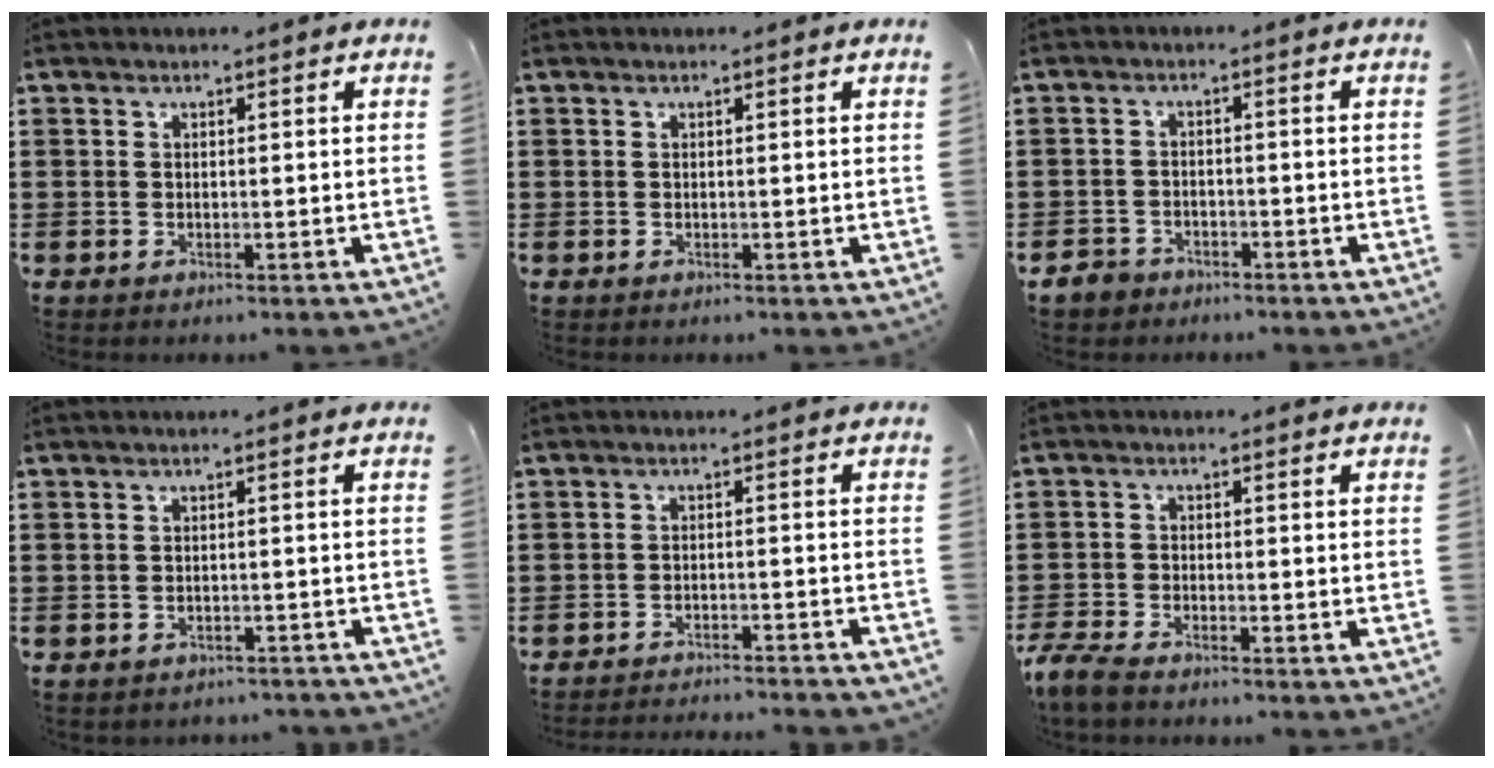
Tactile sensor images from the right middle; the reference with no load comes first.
{"total": 0.0}
{"total": 2.4, "force": [-2.1, 1.1, 0.2], "torque": [-0.009, 0.003, -0.046]}
{"total": 1.6, "force": [-1.5, 0.2, 0.0], "torque": [-0.006, 0.002, -0.033]}
{"total": 2.7, "force": [-2.7, -0.3, 0.2], "torque": [-0.006, 0.002, -0.058]}
{"total": 3.5, "force": [-3.2, 0.6, 1.3], "torque": [-0.049, -0.007, -0.072]}